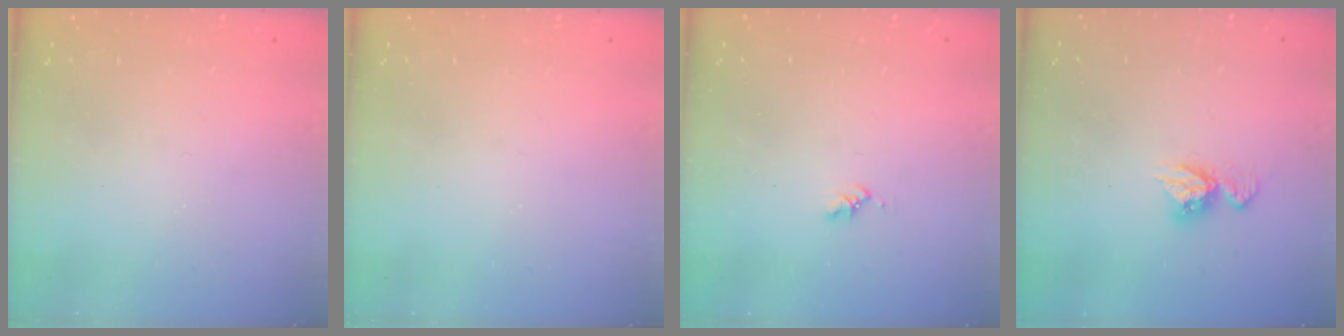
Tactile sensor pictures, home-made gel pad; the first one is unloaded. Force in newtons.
{"total": 0.0}
{"total": 1.6, "press": 1.6, "slide": 0.3}
{"total": 7.8, "press": 7.8, "slide": 0.6}